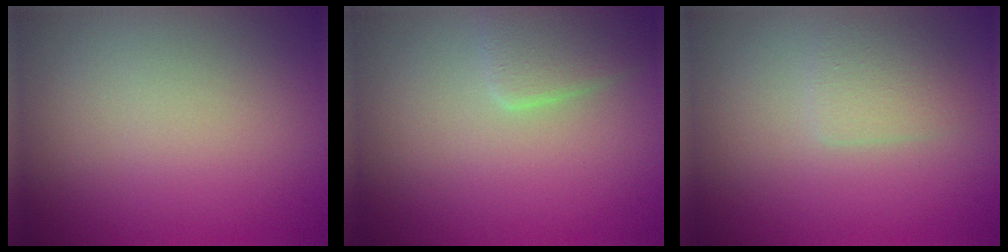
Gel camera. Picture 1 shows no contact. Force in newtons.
{"total": 2.6, "press": 2.5, "slide": 0.3}
{"total": 1.9, "press": 1.9, "slide": 0.0}